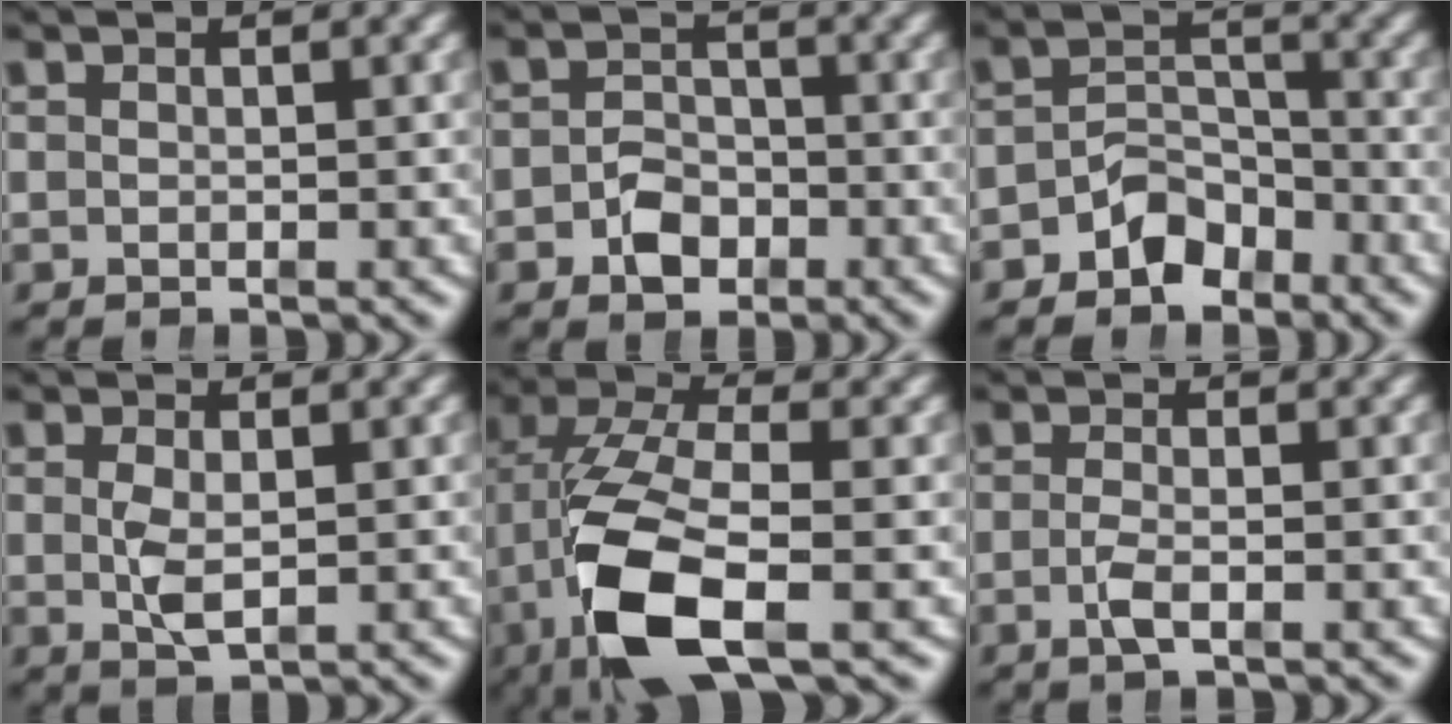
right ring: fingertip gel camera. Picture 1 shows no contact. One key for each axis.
{"total": 3.2, "fx": -1.7, "fy": 2.3, "fz": 1.4, "tx": -0.013, "ty": -0.012, "tz": -0.028}
{"total": 4.5, "fx": -3.0, "fy": 2.9, "fz": 1.7, "tx": -0.020, "ty": -0.011, "tz": -0.050}
{"total": 2.2, "fx": -0.2, "fy": 0.7, "fz": 2.0, "tx": -0.042, "ty": -0.018, "tz": 0.009}
{"total": 10.1, "fx": -1.7, "fy": 4.9, "fz": 8.6, "tx": -0.195, "ty": -0.031, "tz": -0.011}
{"total": 1.9, "fx": -1.1, "fy": 0.1, "fz": 1.5, "tx": -0.037, "ty": -0.014, "tz": -0.016}